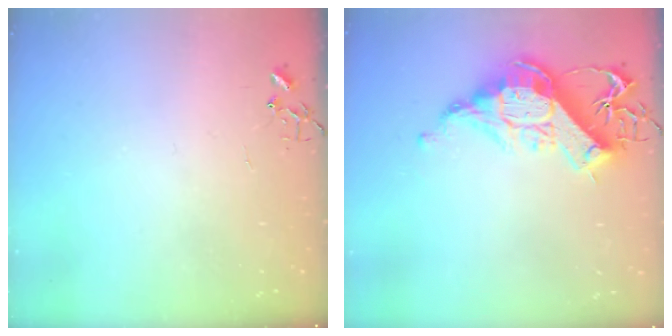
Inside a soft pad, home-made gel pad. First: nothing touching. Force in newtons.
{"total": 14.8, "press": 14.7, "slide": 1.9}